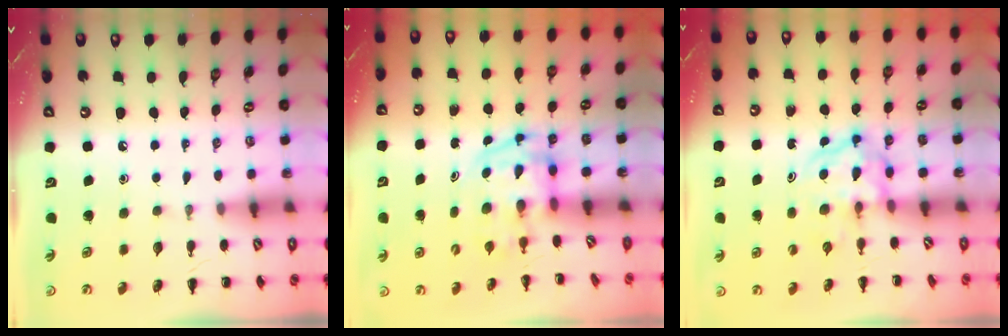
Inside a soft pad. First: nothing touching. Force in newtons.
{"total": 3.8, "press": 3.7, "slide": 0.6}
{"total": 3.9, "press": 3.9, "slide": 0.5}